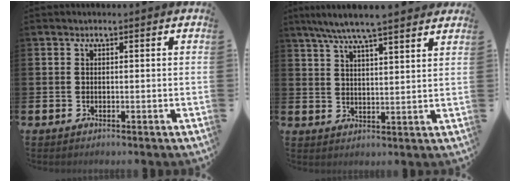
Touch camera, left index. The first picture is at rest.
{"total": 7.1, "force": [6.6, 0.3, 2.6], "torque": [-0.065, -0.025, 0.118]}